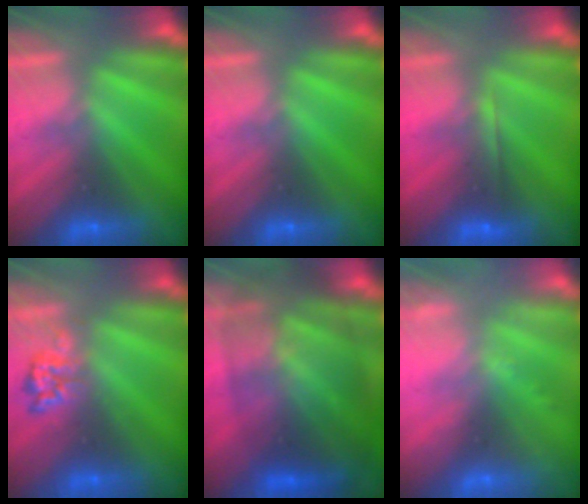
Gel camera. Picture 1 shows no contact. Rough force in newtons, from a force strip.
{"total": 0.0}
{"total": 1.8}
{"total": 2.4}
{"total": 7.7}
{"total": 2.4}